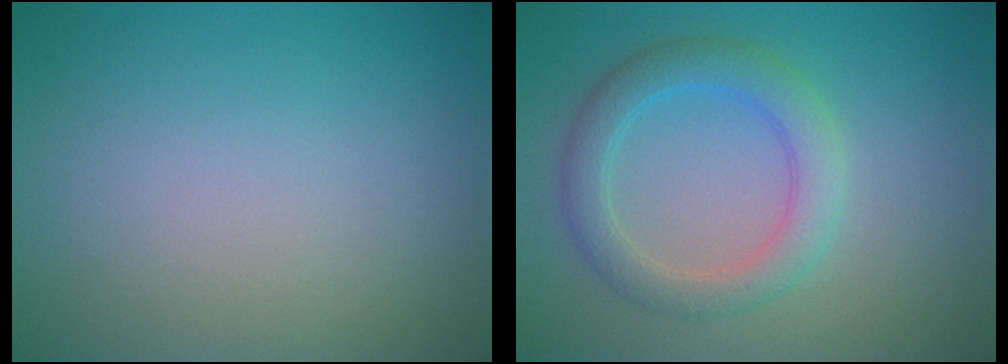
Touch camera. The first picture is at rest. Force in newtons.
{"total": 3.7, "press": 3.7, "slide": 0.5}